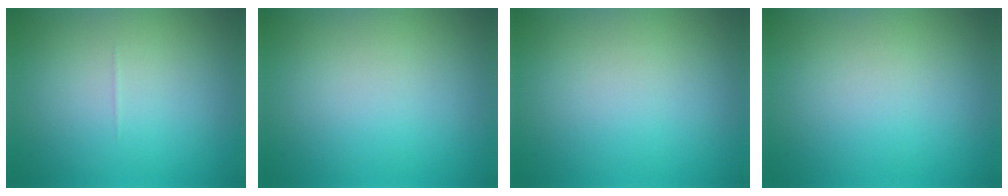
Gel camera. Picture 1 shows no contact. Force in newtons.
{"total": 0.0}
{"total": 0.0}
{"total": 0.0}